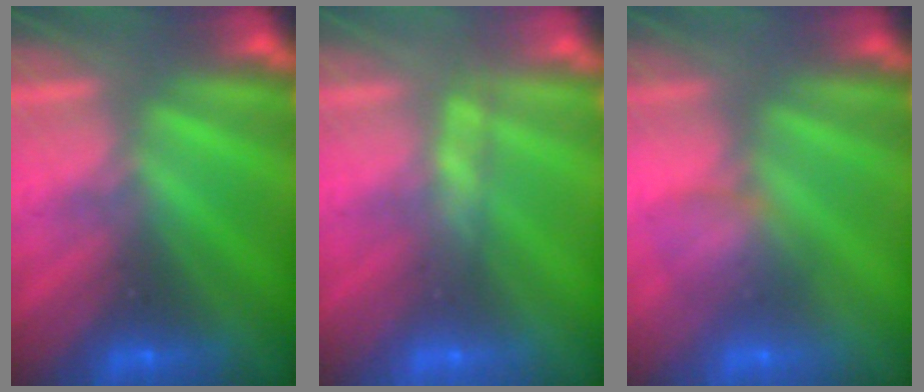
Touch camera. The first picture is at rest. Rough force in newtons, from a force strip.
{"total": 2.6}
{"total": 3.0}